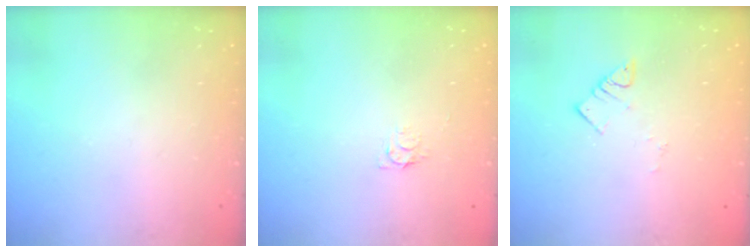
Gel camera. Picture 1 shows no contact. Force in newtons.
{"total": 3.7, "press": 3.6, "slide": 0.4}
{"total": 3.6, "press": 3.6, "slide": 0.3}